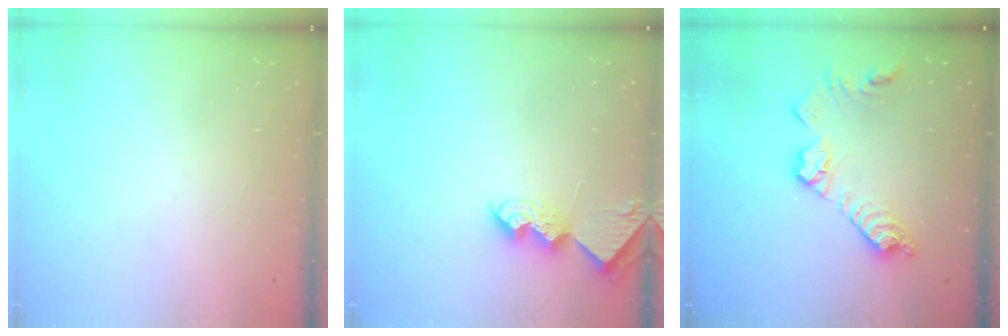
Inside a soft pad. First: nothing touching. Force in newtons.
{"total": 7.7, "press": 7.6, "slide": 0.6}
{"total": 14.3, "press": 14.3, "slide": 1.0}